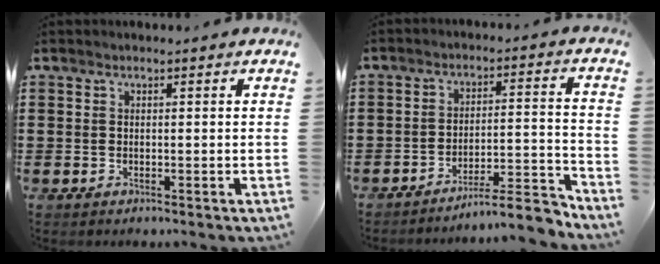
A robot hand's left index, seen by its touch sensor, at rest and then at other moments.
{"total": 7.6, "force": [-6.9, 0.2, 3.1], "torque": [-0.038, 0.010, -0.129]}